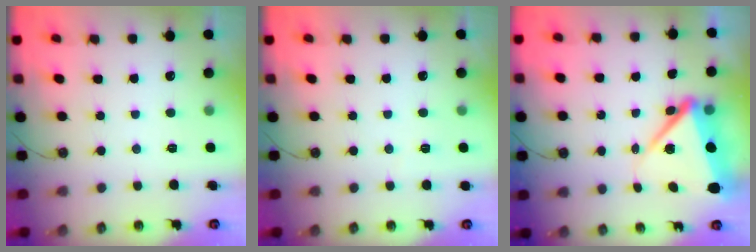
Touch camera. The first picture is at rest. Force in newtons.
{"total": 2.6, "press": 2.5, "slide": 0.7}
{"total": 10.0, "press": 9.9, "slide": 1.7}